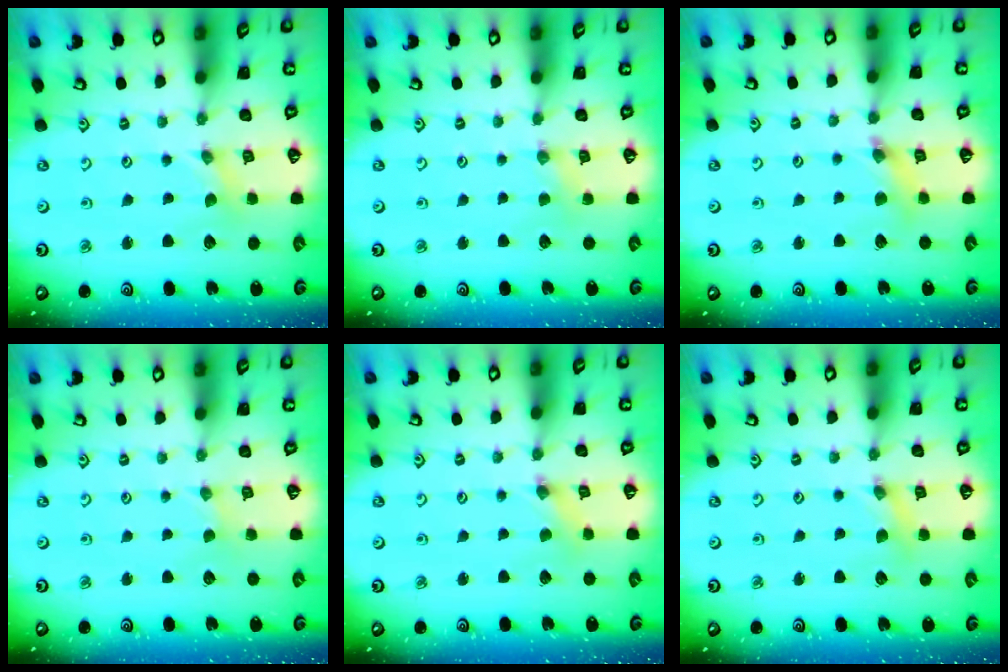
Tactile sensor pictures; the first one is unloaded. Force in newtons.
{"total": 1.3, "press": 1.2, "slide": 0.2}
{"total": 6.2, "press": 6.2, "slide": 0.6}
{"total": 0.0}
{"total": 1.6, "press": 1.6, "slide": 0.3}
{"total": 2.5, "press": 2.4, "slide": 0.3}